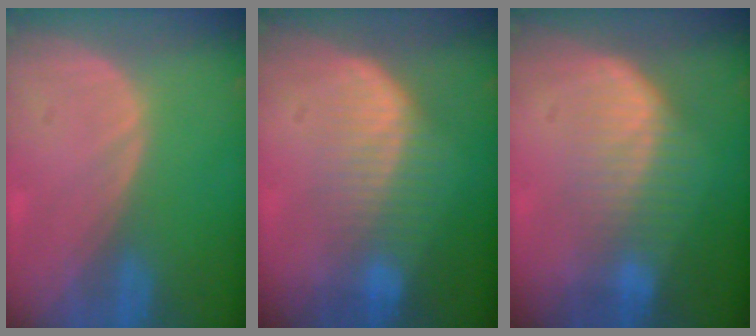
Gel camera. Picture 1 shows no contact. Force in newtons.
{"total": 7.1, "press": 6.6, "slide": 2.6}
{"total": 6.7, "press": 6.3, "slide": 2.3}